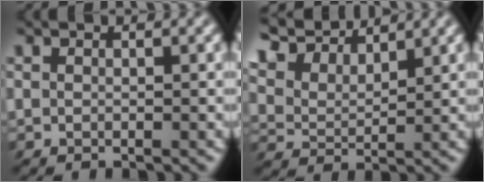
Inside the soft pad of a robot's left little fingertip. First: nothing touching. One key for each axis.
{"total": 5.7, "fx": 4.7, "fy": 1.1, "fz": 2.9, "tx": -0.079, "ty": 0.022, "tz": 0.063}